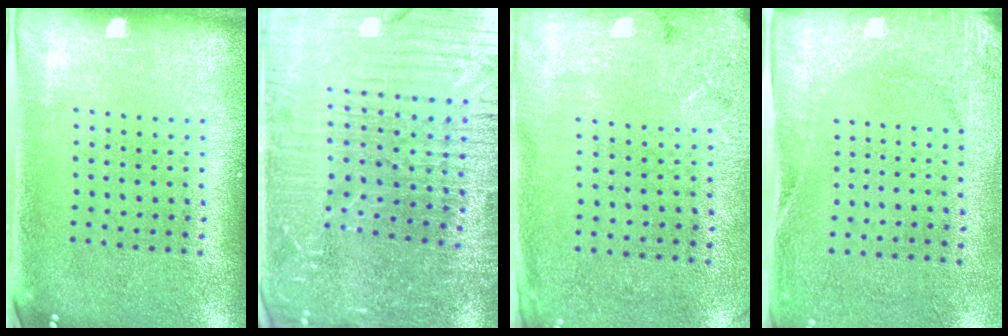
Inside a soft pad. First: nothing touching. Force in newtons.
{"total": 5.0, "press": 4.7, "slide": 1.7}
{"total": 2.6, "press": 2.1, "slide": 1.6}
{"total": 2.6, "press": 2.0, "slide": 1.6}